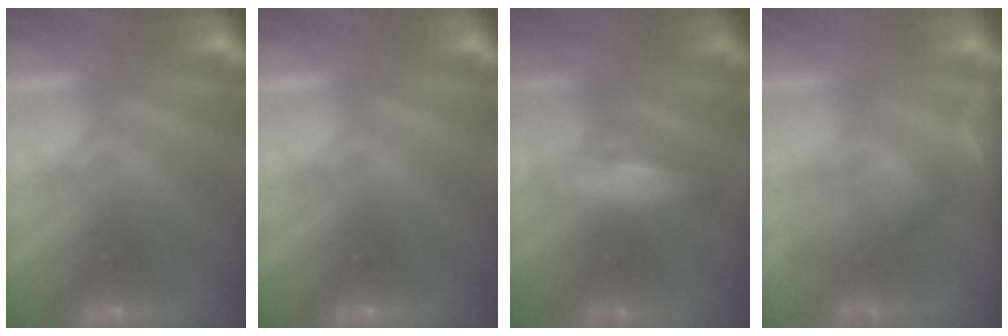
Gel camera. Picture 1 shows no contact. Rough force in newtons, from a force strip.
{"total": 0.0}
{"total": 2.6}
{"total": 4.5}